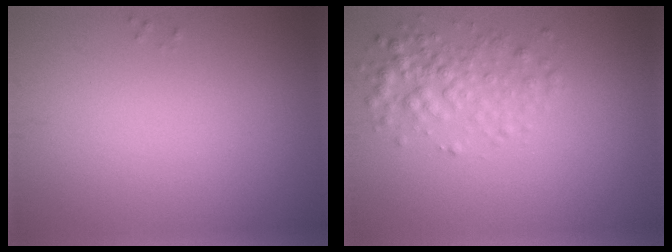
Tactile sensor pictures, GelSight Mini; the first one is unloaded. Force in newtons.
{"total": 2.8, "press": 2.8, "slide": 0.1}